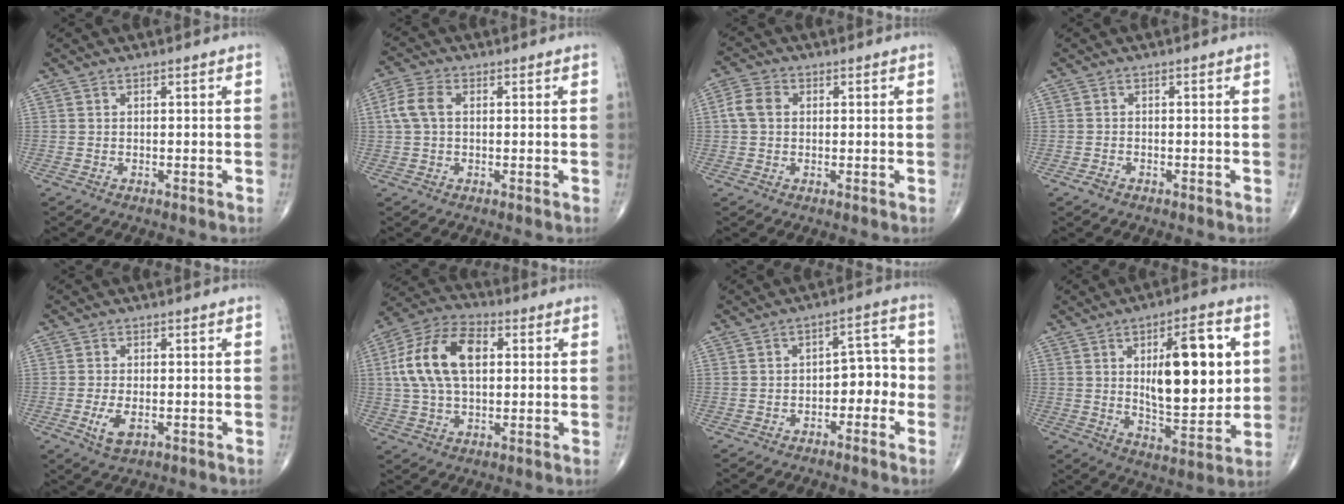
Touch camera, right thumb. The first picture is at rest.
{"total": 5.2, "force": [0.7, 3.3, 4.0], "torque": [-0.097, 0.016, 0.010]}
{"total": 4.5, "force": [0.5, 3.5, 2.8], "torque": [-0.057, 0.013, 0.005]}
{"total": 1.2, "force": [-0.9, 0.7, 0.6], "torque": [-0.012, 0.003, -0.016]}
{"total": 4.4, "force": [-1.3, 2.1, 3.6], "torque": [-0.068, -0.006, -0.019]}
{"total": 15.1, "force": [2.5, 8.8, 12.1], "torque": [-0.230, 0.023, 0.042]}
{"total": 6.0, "force": [-2.1, 3.8, 4.2], "torque": [-0.025, 0.039, -0.038]}
{"total": 18.0, "force": [3.5, 7.1, 16.2], "torque": [-0.207, -0.022, 0.058]}